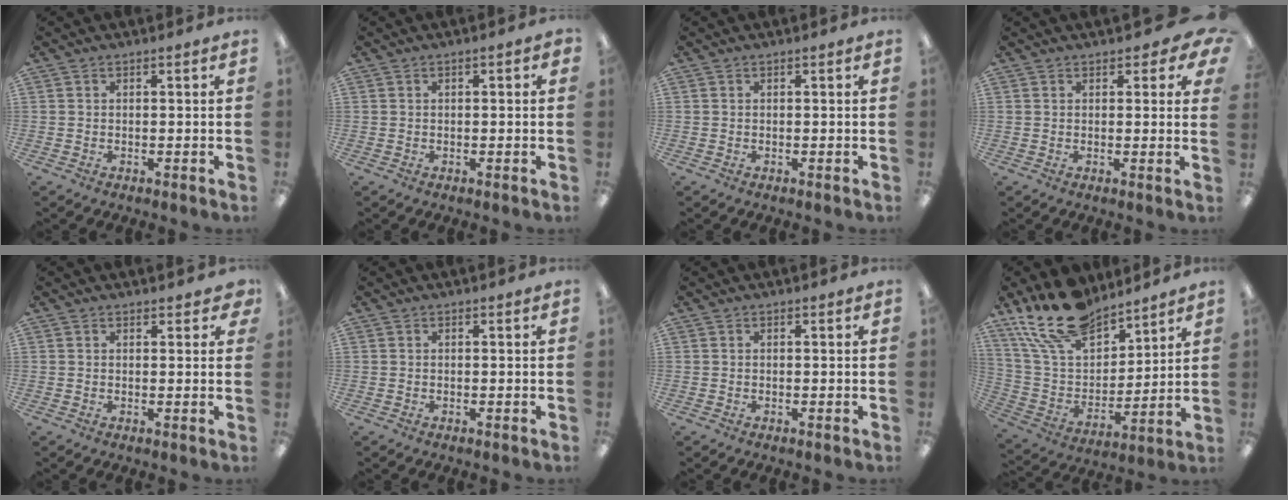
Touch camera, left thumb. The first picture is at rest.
{"total": 1.1, "force": [0.1, 0.4, 1.0], "torque": [-0.018, 0.002, 0.002]}
{"total": 0.0}
{"total": 3.8, "force": [2.1, 1.6, 2.7], "torque": [-0.031, -0.005, 0.035]}
{"total": 1.9, "force": [1.4, 0.9, 0.8], "torque": [-0.002, -0.003, 0.022]}
{"total": 0.0}
{"total": 0.0}
{"total": 20.4, "force": [15.2, 10.1, 9.1], "torque": [-0.188, -0.080, 0.282]}